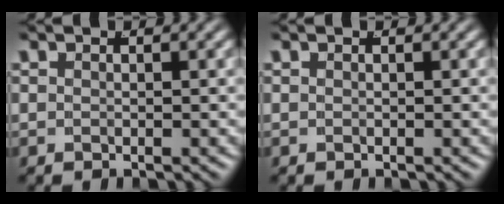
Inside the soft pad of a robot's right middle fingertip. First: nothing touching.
{"total": 0.0}